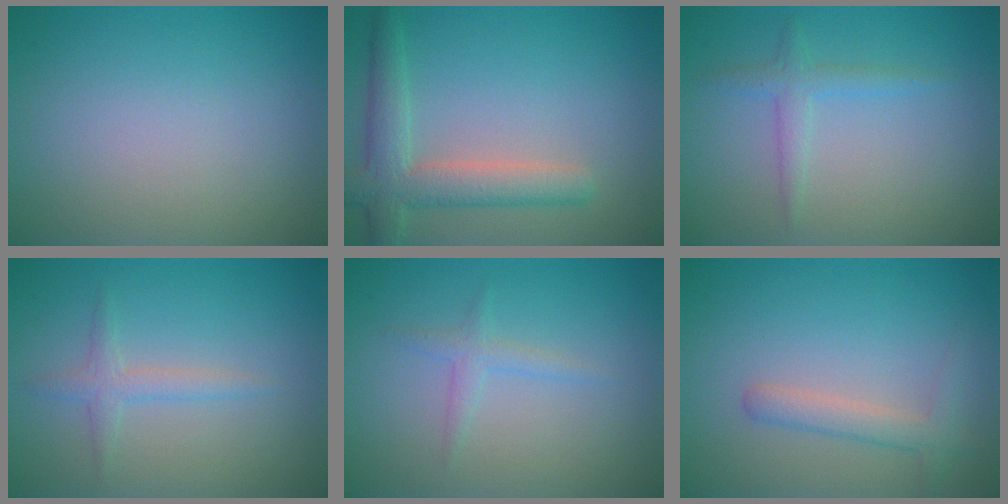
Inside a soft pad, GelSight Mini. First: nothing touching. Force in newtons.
{"total": 4.6, "press": 4.6, "slide": 0.4}
{"total": 1.8, "press": 1.7, "slide": 0.1}
{"total": 1.7, "press": 1.7, "slide": 0.0}
{"total": 0.7, "press": 0.6, "slide": 0.1}
{"total": 2.2, "press": 2.2, "slide": 0.2}